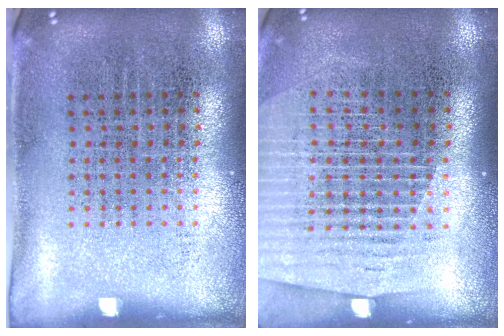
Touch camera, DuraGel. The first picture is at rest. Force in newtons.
{"total": 1.5, "press": 1.4, "slide": 0.5}